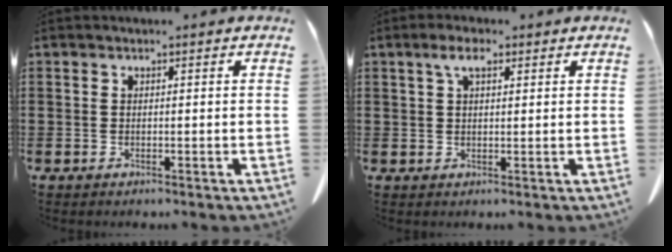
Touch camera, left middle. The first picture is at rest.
{"total": 3.8, "force": [1.9, 1.3, 3.0], "torque": [-0.066, 0.008, 0.031]}